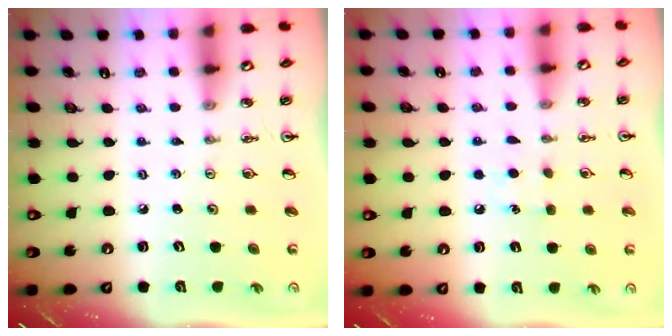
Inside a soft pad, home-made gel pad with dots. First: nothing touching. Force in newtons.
{"total": 6.4, "press": 6.3, "slide": 0.7}